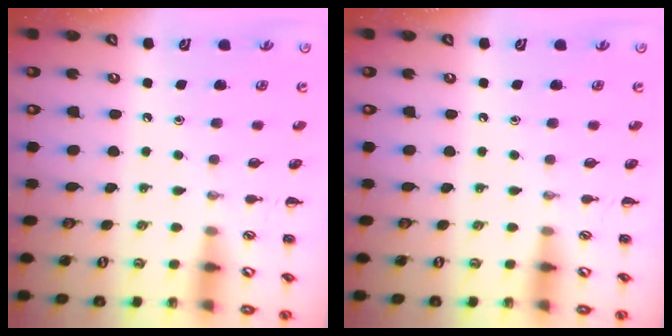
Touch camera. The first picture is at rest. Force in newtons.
{"total": 0.0}